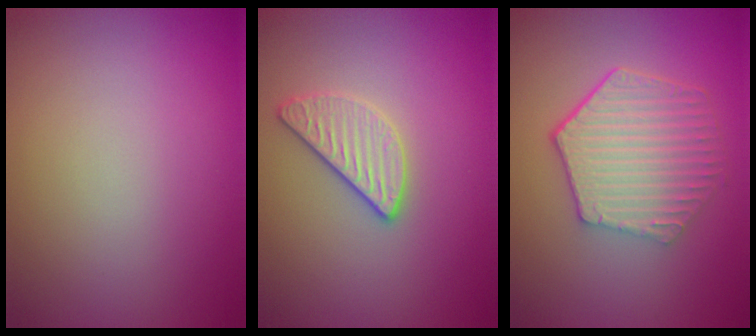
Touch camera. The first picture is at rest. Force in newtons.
{"total": 2.5, "press": 2.4, "slide": 0.8}
{"total": 6.2, "press": 4.6, "slide": 4.2}